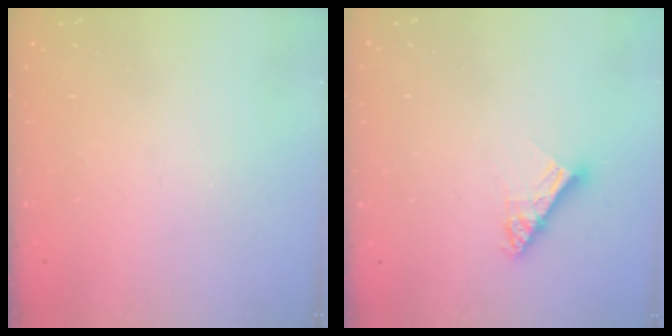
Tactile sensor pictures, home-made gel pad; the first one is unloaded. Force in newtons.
{"total": 9.0, "press": 8.9, "slide": 0.8}